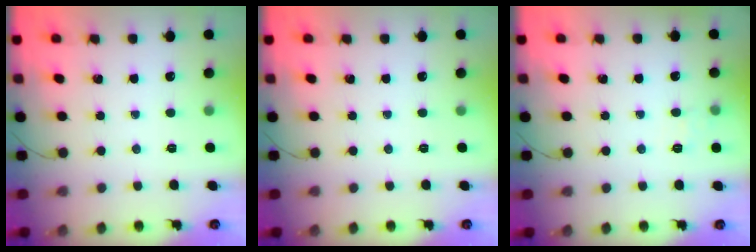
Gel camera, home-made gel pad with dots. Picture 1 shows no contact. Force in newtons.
{"total": 0.0}
{"total": 5.0, "press": 4.7, "slide": 1.4}